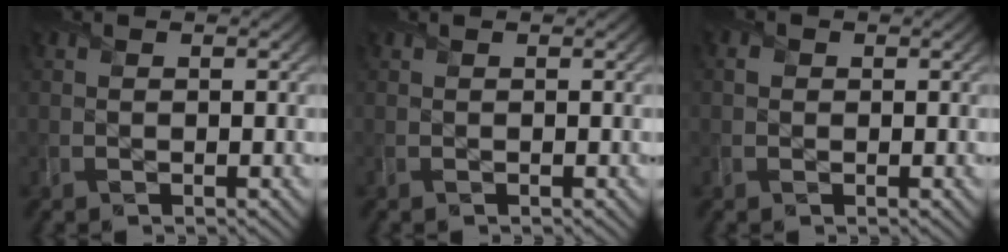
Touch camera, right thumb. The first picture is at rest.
{"total": 0.0}
{"total": 0.8, "force": [0.1, 0.8, 0.1], "torque": [0.001, -0.002, 0.000]}